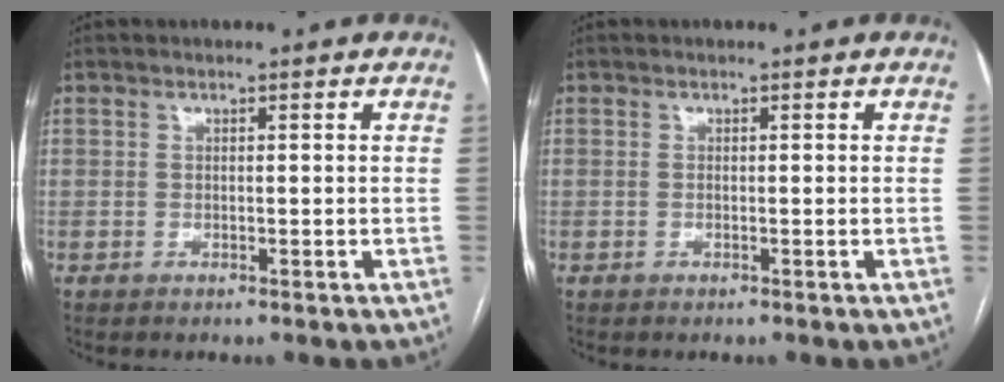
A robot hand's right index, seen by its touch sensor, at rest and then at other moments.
{"total": 0.0}